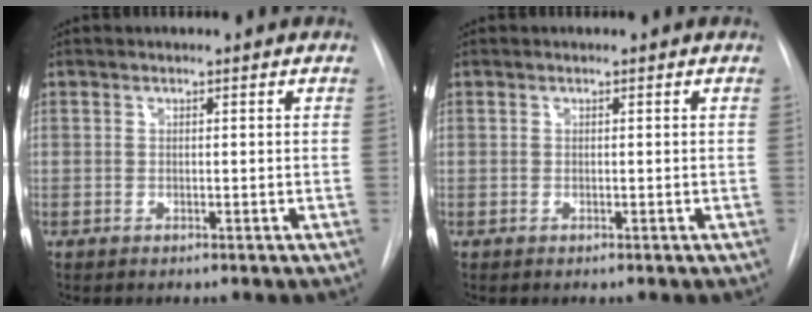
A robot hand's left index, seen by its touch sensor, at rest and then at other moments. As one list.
[{"total": 0.0}]